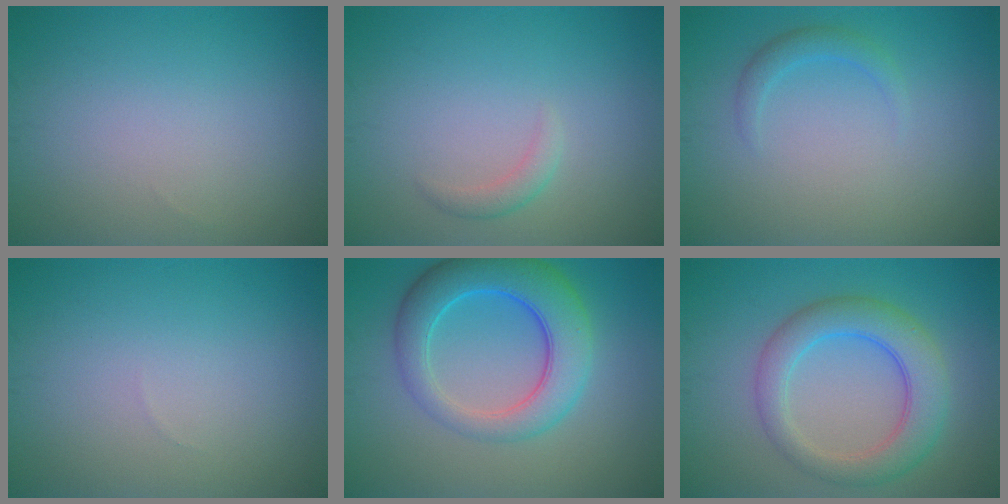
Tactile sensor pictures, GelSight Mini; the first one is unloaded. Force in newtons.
{"total": 1.2, "press": 1.2, "slide": 0.1}
{"total": 1.5, "press": 1.5, "slide": 0.1}
{"total": 0.0}
{"total": 7.1, "press": 7.1, "slide": 0.1}
{"total": 5.6, "press": 5.6, "slide": 0.2}